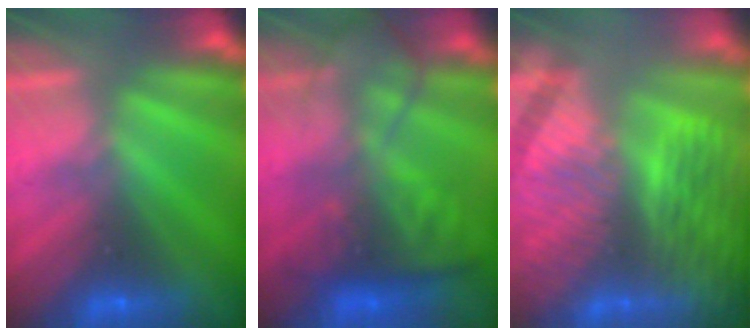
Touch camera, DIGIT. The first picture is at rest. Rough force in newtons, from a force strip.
{"total": 7.4}
{"total": 5.5}